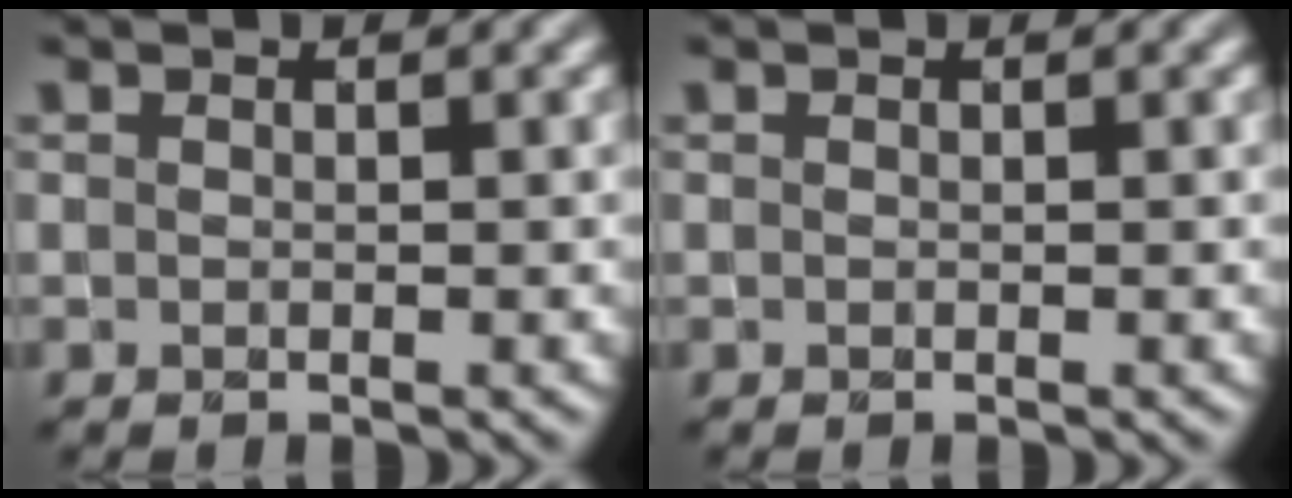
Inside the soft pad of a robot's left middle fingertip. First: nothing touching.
{"total": 0.0}